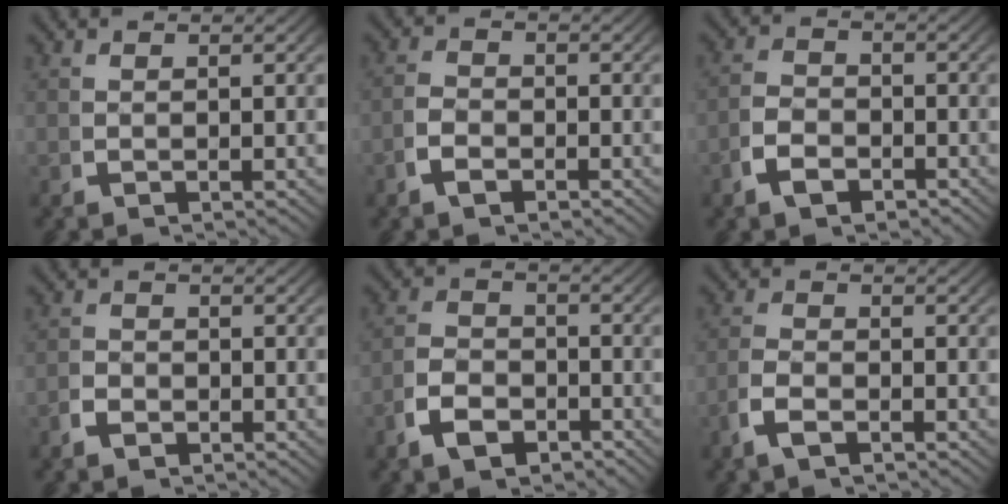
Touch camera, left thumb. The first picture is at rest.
{"total": 1.9, "force": [-1.1, 1.2, 1.1], "torque": [-0.026, -0.007, -0.021]}
{"total": 2.9, "force": [-1.7, 1.9, 1.5], "torque": [-0.031, -0.010, -0.029]}
{"total": 1.4, "force": [-1.0, 0.9, 0.5], "torque": [-0.007, -0.005, -0.022]}
{"total": 3.8, "force": [-2.1, 2.5, 2.0], "torque": [-0.040, -0.014, -0.033]}
{"total": 2.3, "force": [-1.3, 1.2, 1.5], "torque": [-0.041, -0.006, -0.025]}